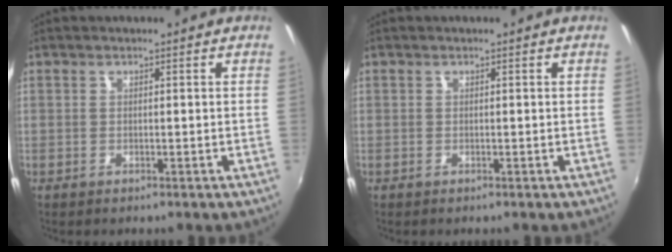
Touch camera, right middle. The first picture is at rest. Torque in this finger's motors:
{"motor_torque": [-0.01, 0.01, 0.00, 0.00]}